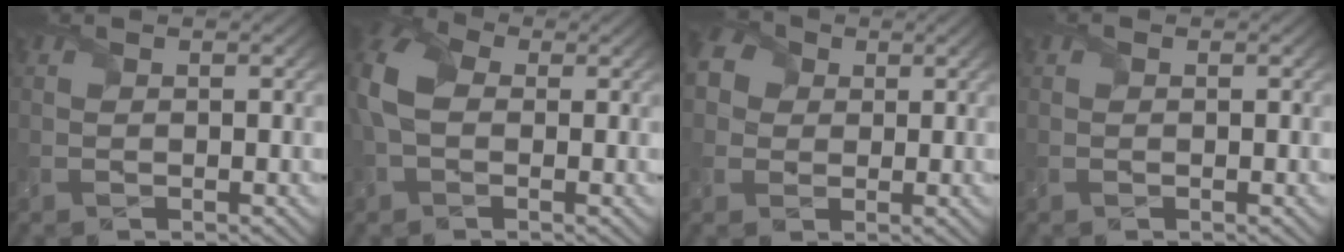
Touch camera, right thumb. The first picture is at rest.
{"total": 7.6, "force": [0.2, 5.3, 5.5], "torque": [-0.153, 0.007, -0.005]}
{"total": 4.7, "force": [0.9, 4.2, 1.9], "torque": [-0.049, 0.010, 0.005]}
{"total": 0.0}